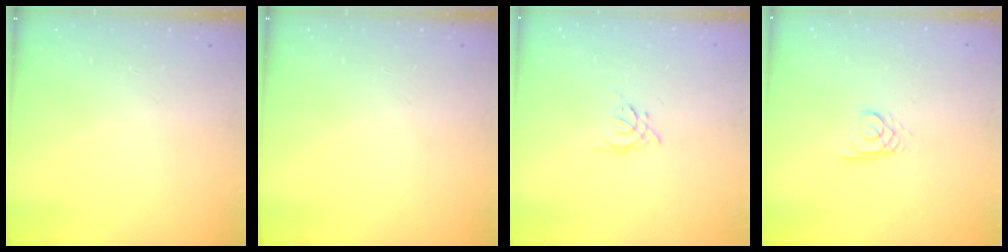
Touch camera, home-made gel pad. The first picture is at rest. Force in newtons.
{"total": 0.0}
{"total": 3.4, "press": 3.3, "slide": 0.7}
{"total": 2.3, "press": 2.3, "slide": 0.2}